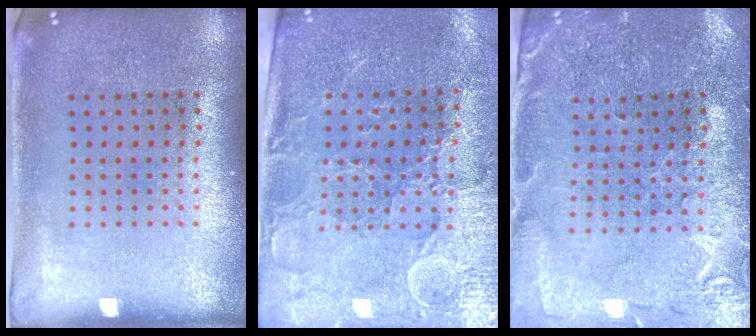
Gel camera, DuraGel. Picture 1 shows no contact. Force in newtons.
{"total": 3.3, "press": 3.1, "slide": 1.1}
{"total": 0.7, "press": 0.7, "slide": 0.3}